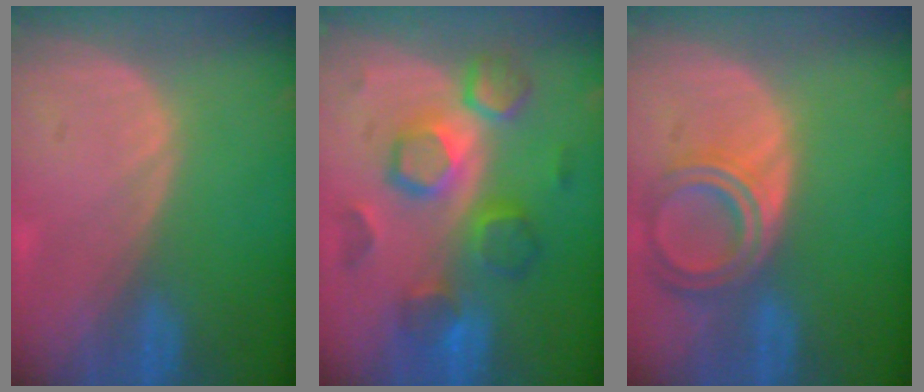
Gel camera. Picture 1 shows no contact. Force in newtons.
{"total": 9.3, "press": 9.3, "slide": 0.4}
{"total": 6.7, "press": 6.0, "slide": 2.8}